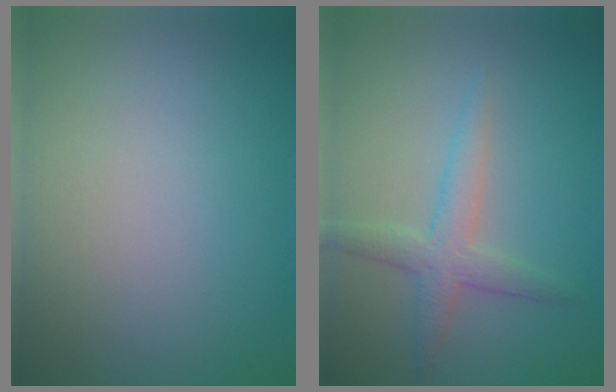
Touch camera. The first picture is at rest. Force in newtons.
{"total": 2.8, "press": 2.8, "slide": 0.1}